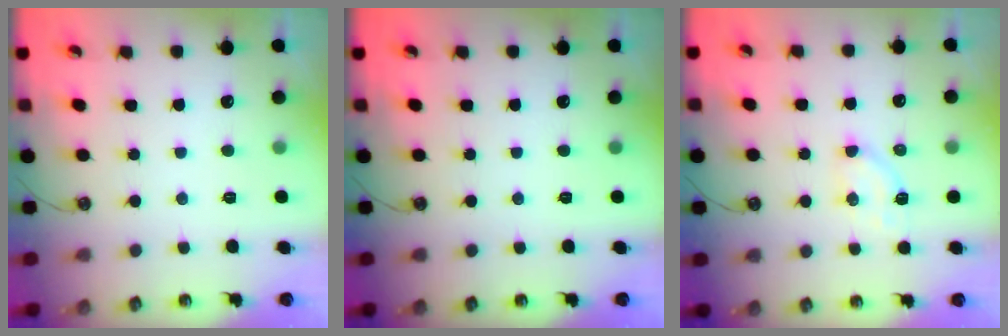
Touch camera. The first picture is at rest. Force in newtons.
{"total": 0.0}
{"total": 5.1, "press": 5.0, "slide": 1.1}